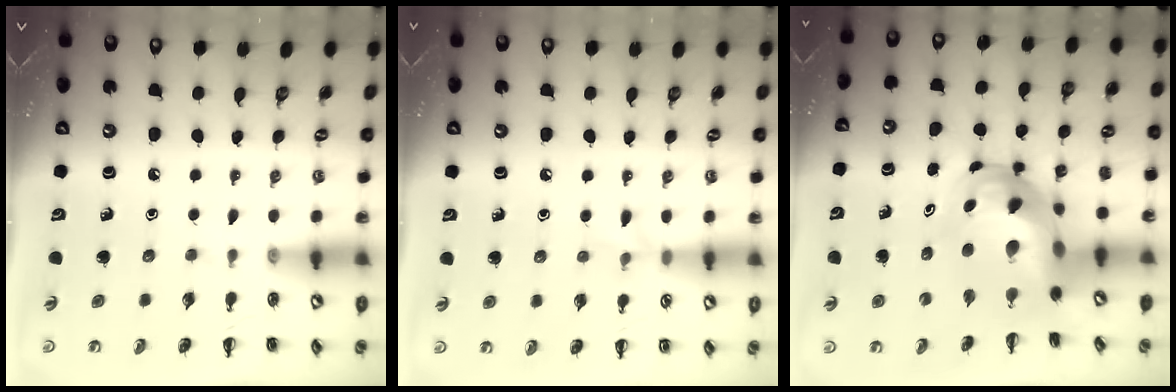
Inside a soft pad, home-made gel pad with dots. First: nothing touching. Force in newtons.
{"total": 5.2, "press": 4.9, "slide": 1.9}
{"total": 9.0, "press": 8.7, "slide": 2.5}